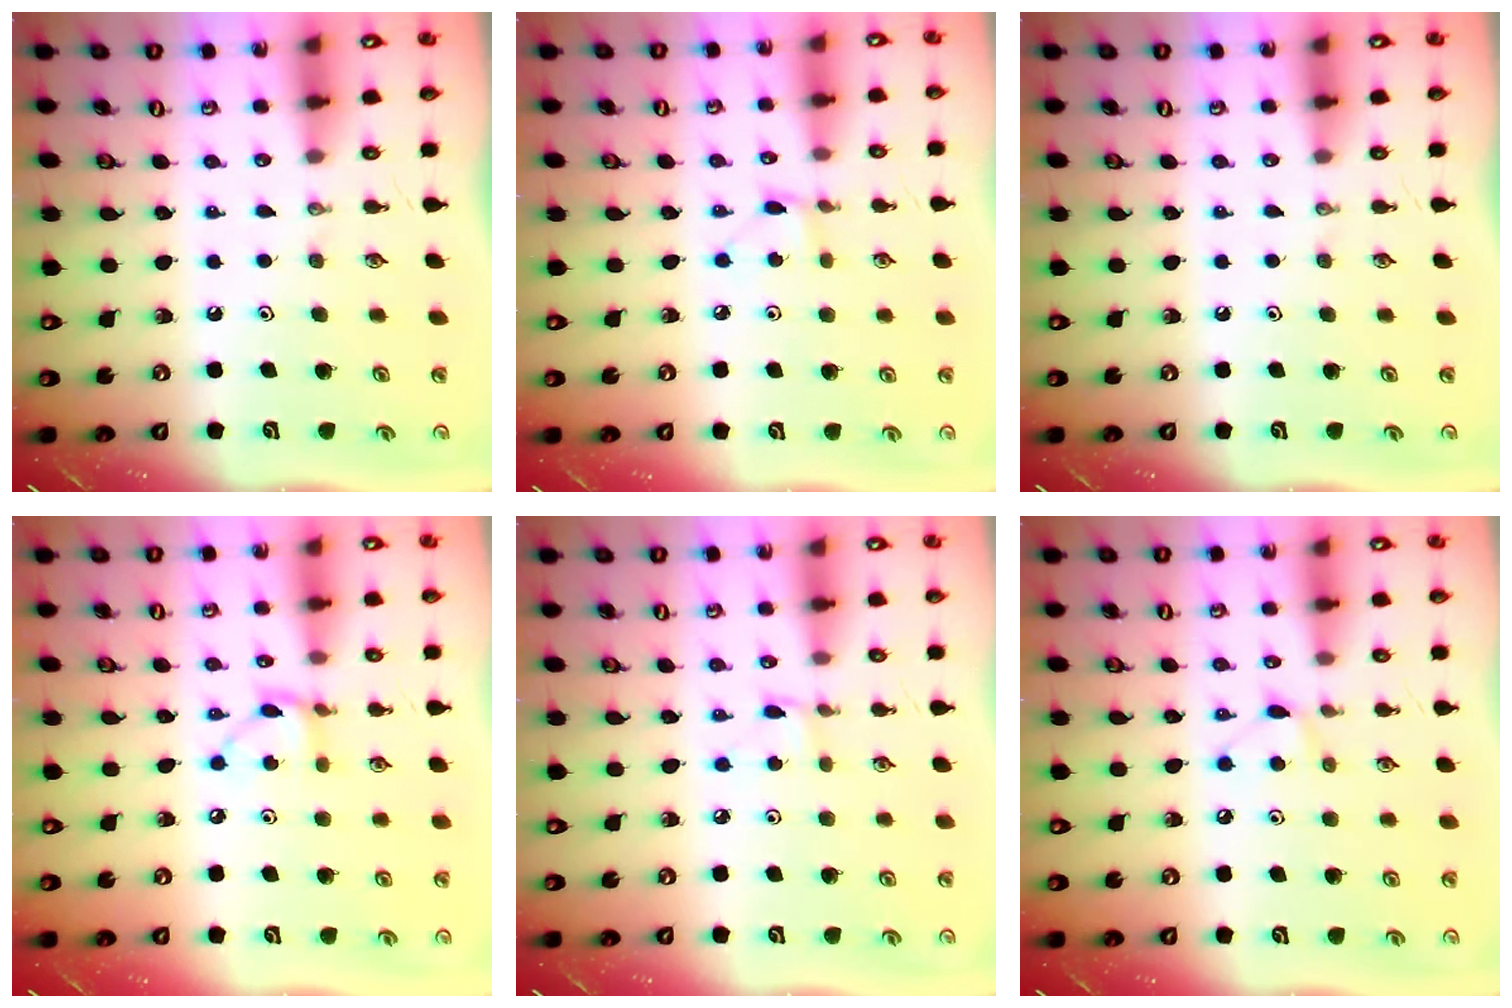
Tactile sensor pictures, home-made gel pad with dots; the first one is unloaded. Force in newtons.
{"total": 3.8, "press": 3.8, "slide": 0.4}
{"total": 0.0}
{"total": 5.5, "press": 5.5, "slide": 0.2}
{"total": 1.2, "press": 1.2, "slide": 0.1}
{"total": 6.4, "press": 6.3, "slide": 0.7}